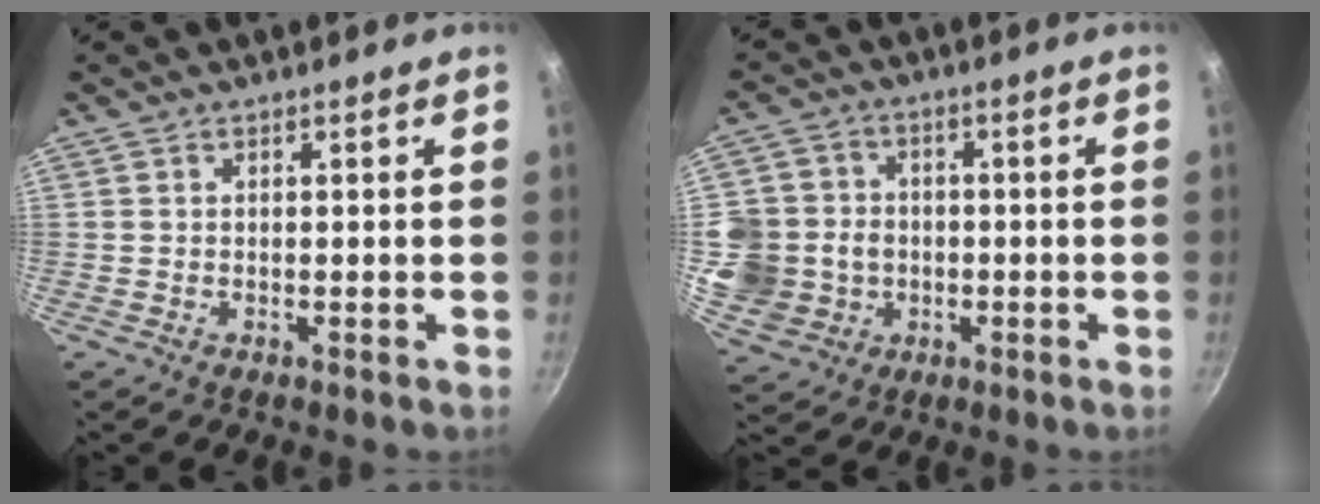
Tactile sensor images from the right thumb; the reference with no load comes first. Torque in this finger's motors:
{"motor_torque": [1.06, 1.27, 0.88, -0.35, 0.05]}